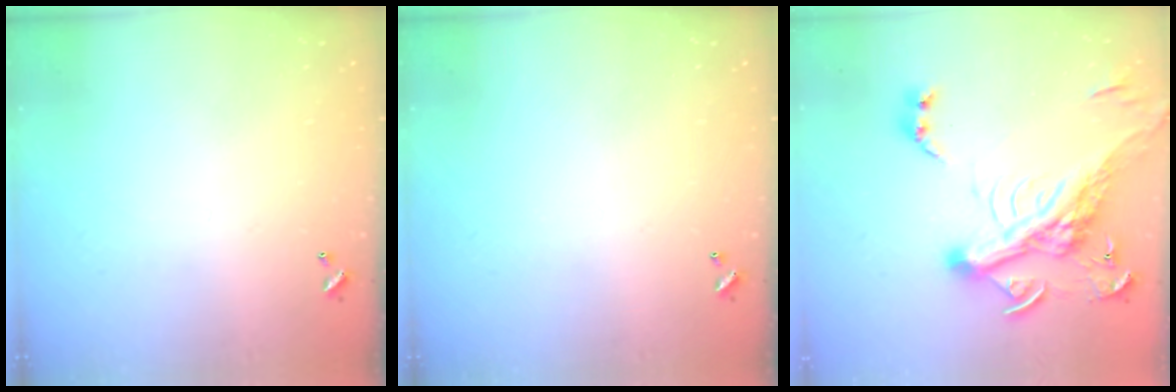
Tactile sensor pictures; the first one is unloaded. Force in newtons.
{"total": 0.0}
{"total": 14.9, "press": 14.6, "slide": 2.7}